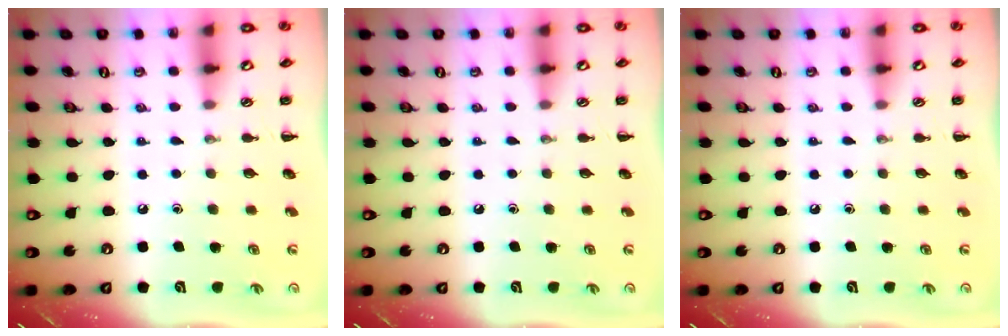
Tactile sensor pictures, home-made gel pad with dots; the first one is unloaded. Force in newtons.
{"total": 0.0}
{"total": 0.0}